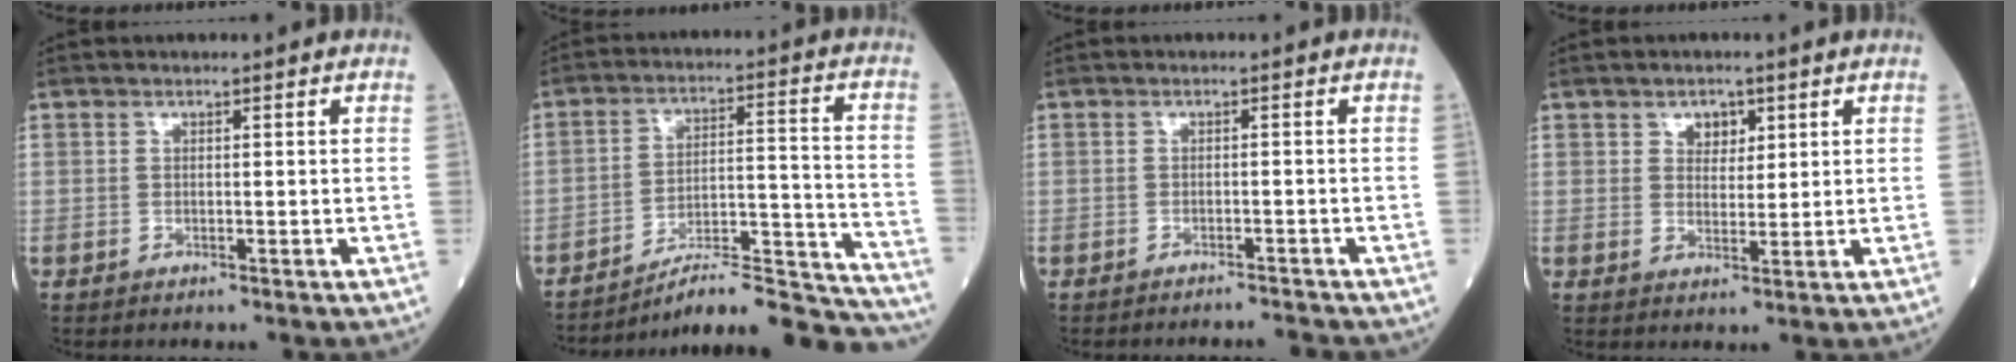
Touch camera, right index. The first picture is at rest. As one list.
[{"total": 19.4, "force": [-18.7, 0.7, 5.1], "torque": [-0.041, 0.036, -0.272]}, {"total": 2.5, "force": [-2.5, -0.1, -0.3], "torque": [0.010, -0.006, -0.033]}, {"total": 3.0, "force": [1.6, 2.0, 1.6], "torque": [-0.018, 0.002, 0.025]}]